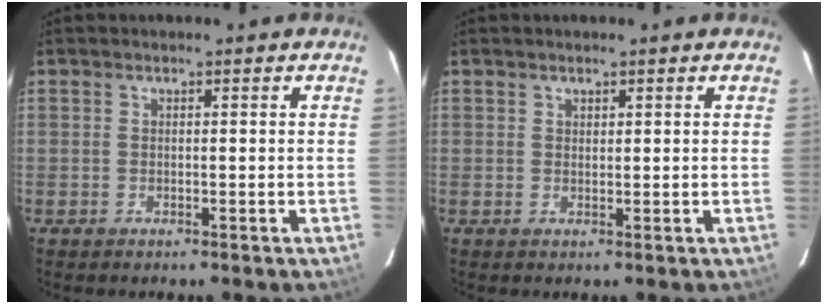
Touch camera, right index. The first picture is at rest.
{"total": 0.8, "force": [0.6, 0.5, 0.2], "torque": [-0.001, 0.002, 0.012]}